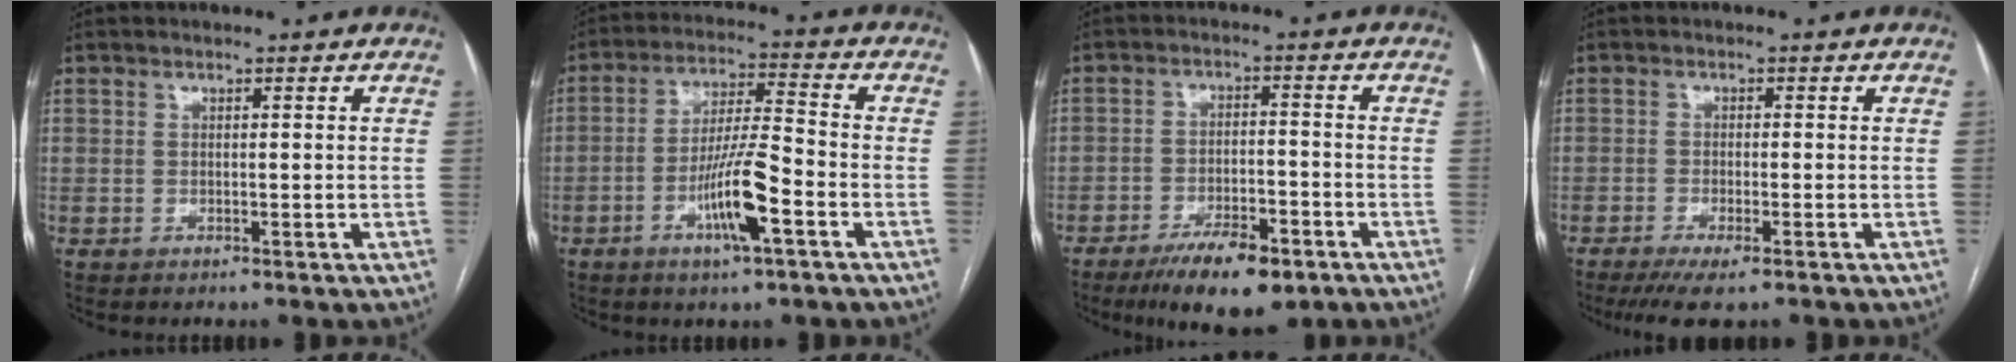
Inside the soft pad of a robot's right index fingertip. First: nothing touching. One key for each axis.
{"total": 10.1, "fx": -4.1, "fy": 0.8, "fz": 9.1, "tx": -0.172, "ty": -0.003, "tz": -0.075}
{"total": 10.3, "fx": -6.7, "fy": 3.0, "fz": 7.2, "tx": -0.118, "ty": -0.011, "tz": -0.106}
{"total": 5.4, "fx": -3.8, "fy": 0.8, "fz": 3.8, "tx": -0.060, "ty": -0.012, "tz": -0.057}